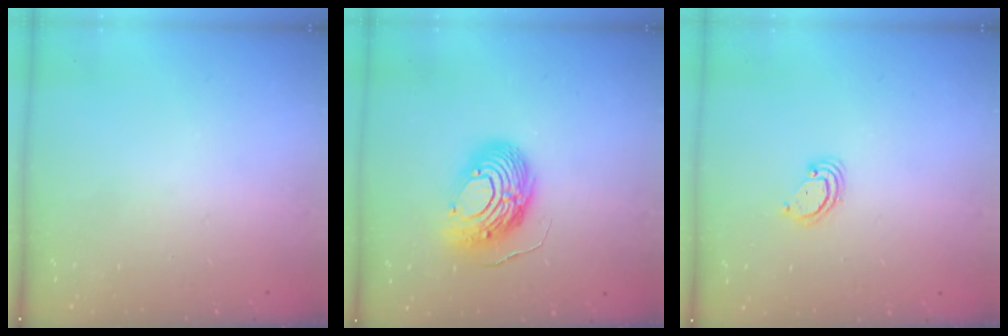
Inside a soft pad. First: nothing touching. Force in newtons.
{"total": 12.8, "press": 12.7, "slide": 1.3}
{"total": 2.6, "press": 2.6, "slide": 0.2}